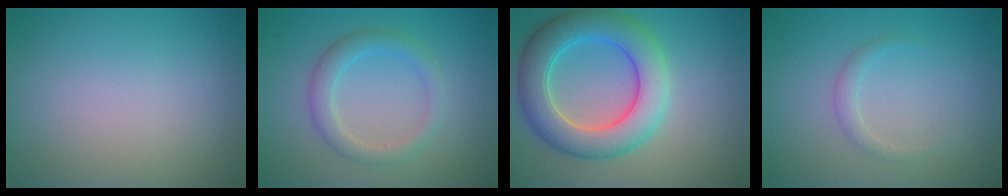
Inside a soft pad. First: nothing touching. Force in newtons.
{"total": 2.7, "press": 2.7, "slide": 0.2}
{"total": 7.5, "press": 7.5, "slide": 0.2}
{"total": 1.1, "press": 1.1, "slide": 0.0}